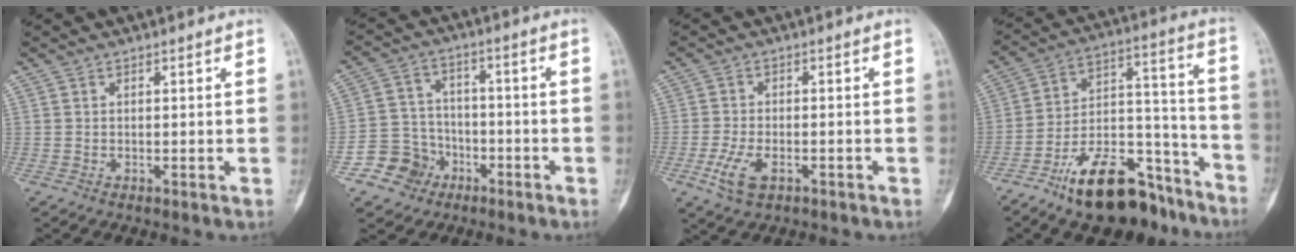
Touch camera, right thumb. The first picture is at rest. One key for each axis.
{"total": 8.8, "fx": -4.7, "fy": 7.4, "fz": 1.4, "tx": 0.009, "ty": 0.044, "tz": -0.082}
{"total": 6.0, "fx": -2.6, "fy": 3.0, "fz": 4.4, "tx": -0.098, "ty": 0.005, "tz": -0.046}
{"total": 20.3, "fx": -14.1, "fy": 9.1, "fz": 11.3, "tx": -0.161, "ty": 0.108, "tz": -0.234}